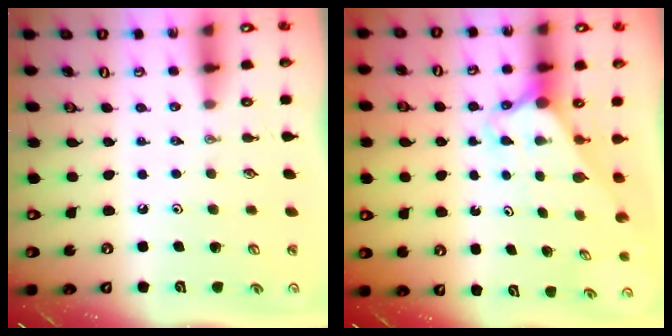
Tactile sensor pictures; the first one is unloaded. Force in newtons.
{"total": 2.7, "press": 2.7, "slide": 0.2}